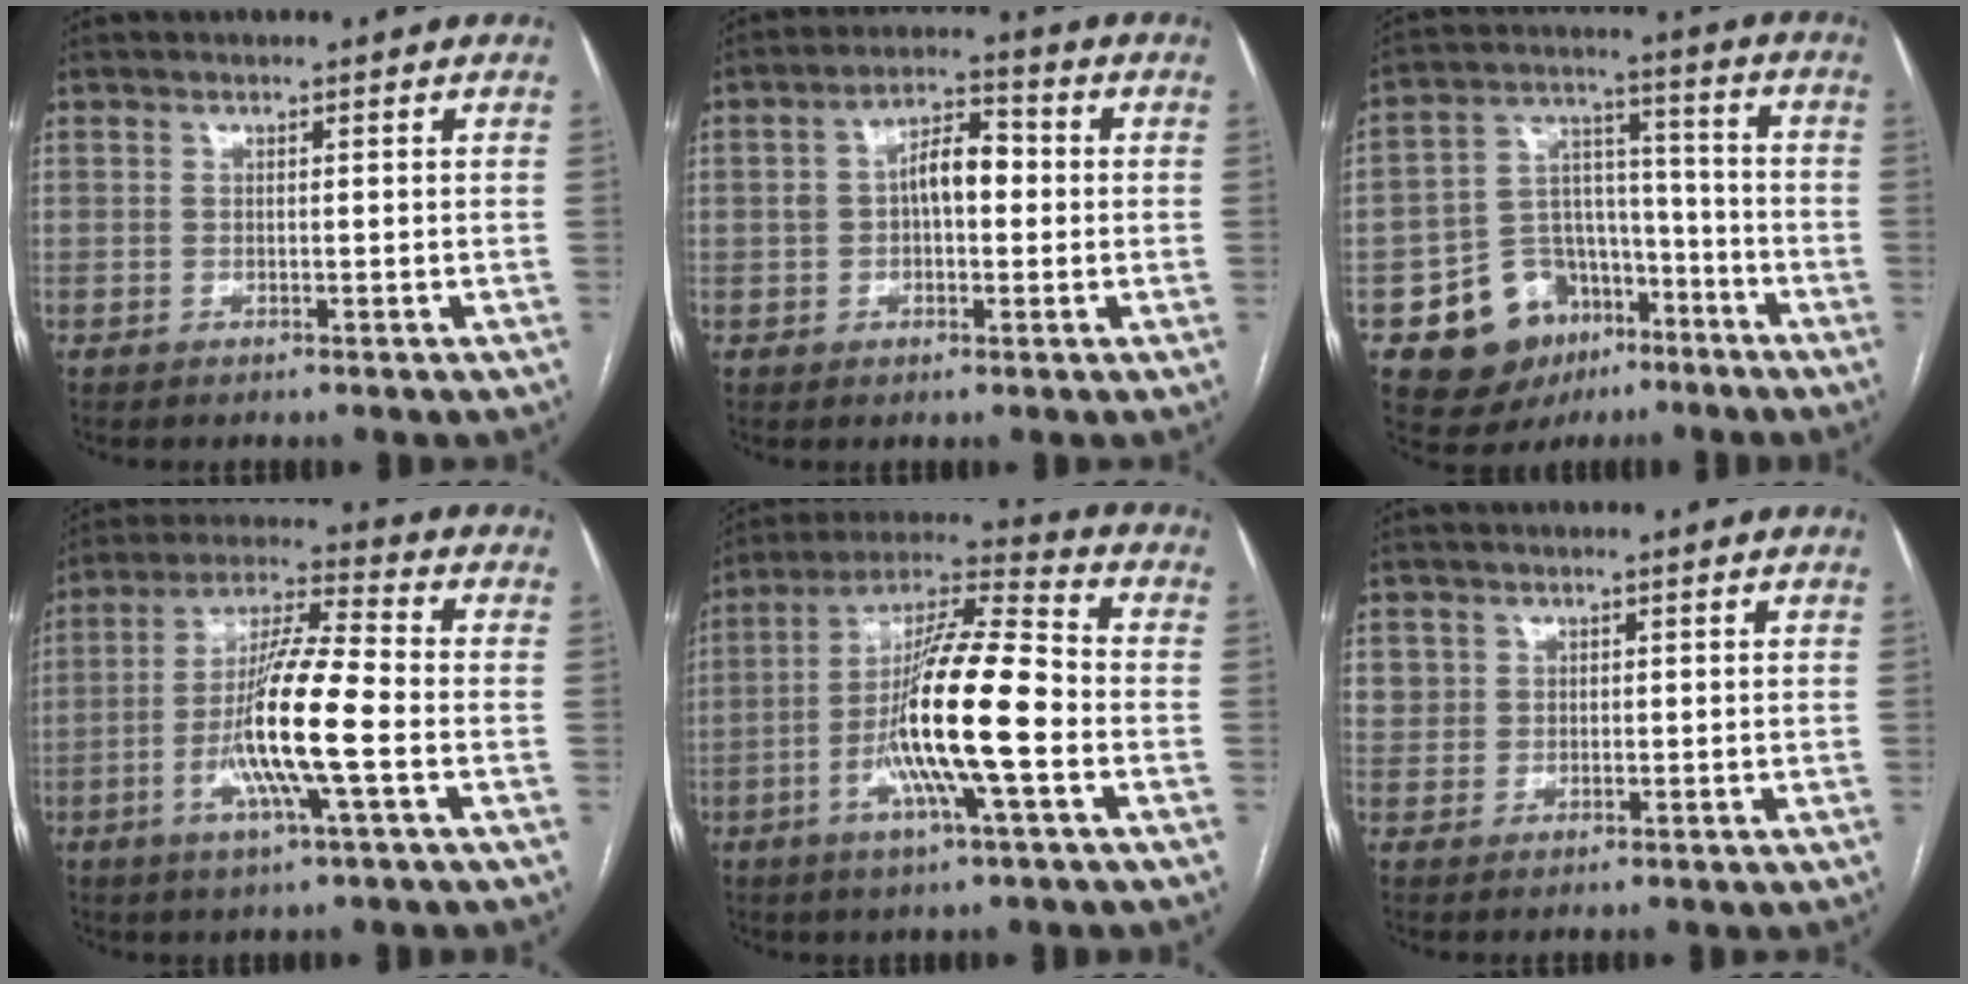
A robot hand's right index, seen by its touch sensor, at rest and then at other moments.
{"total": 7.3, "force": [0.3, 3.4, 6.4], "torque": [-0.119, 0.032, 0.002]}
{"total": 15.2, "force": [-8.1, 11.2, 6.3], "torque": [-0.096, 0.070, -0.118]}
{"total": 13.2, "force": [-3.3, 0.4, 12.8], "torque": [-0.244, -0.004, -0.067]}
{"total": 16.4, "force": [-3.8, 1.0, 15.9], "torque": [-0.292, 0.001, -0.074]}
{"total": 2.5, "force": [0.9, 2.4, 0.3], "torque": [0.006, 0.006, 0.016]}